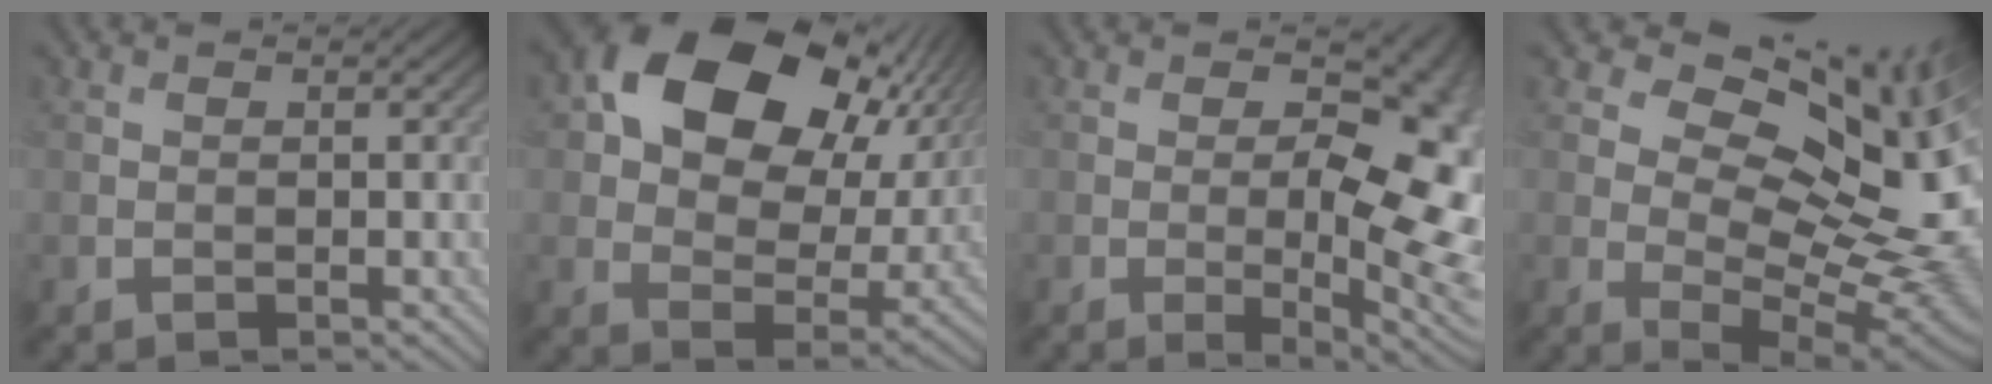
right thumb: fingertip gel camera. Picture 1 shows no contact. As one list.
[{"total": 18.8, "force": [7.4, 12.2, 12.2], "torque": [-0.201, 0.027, 0.126]}, {"total": 13.7, "force": [0.1, 5.9, 12.4], "torque": [-0.156, -0.005, 0.004]}, {"total": 15.1, "force": [5.0, 8.4, 11.5], "torque": [-0.177, 0.009, 0.088]}]